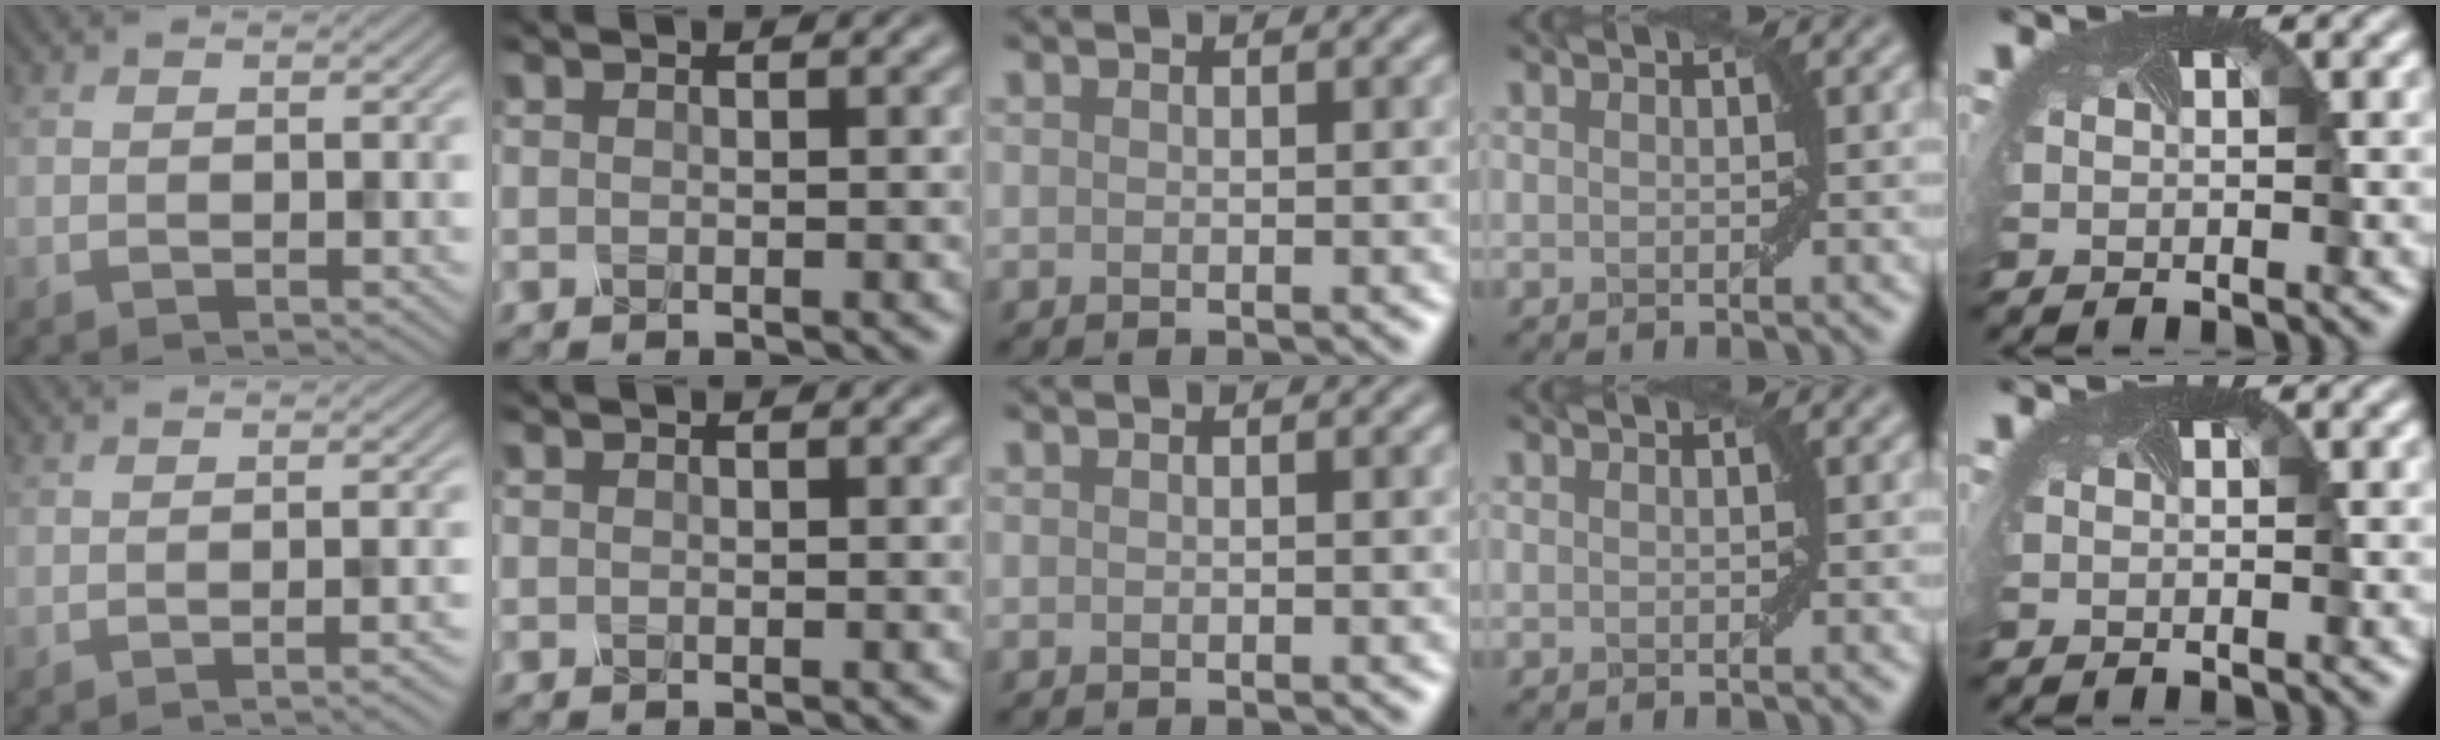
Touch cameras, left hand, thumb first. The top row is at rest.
{"thumb": {"total": 2.0, "force": [-1.0, 0.4, 1.7], "torque": [-0.013, 0.004, -0.023]}}